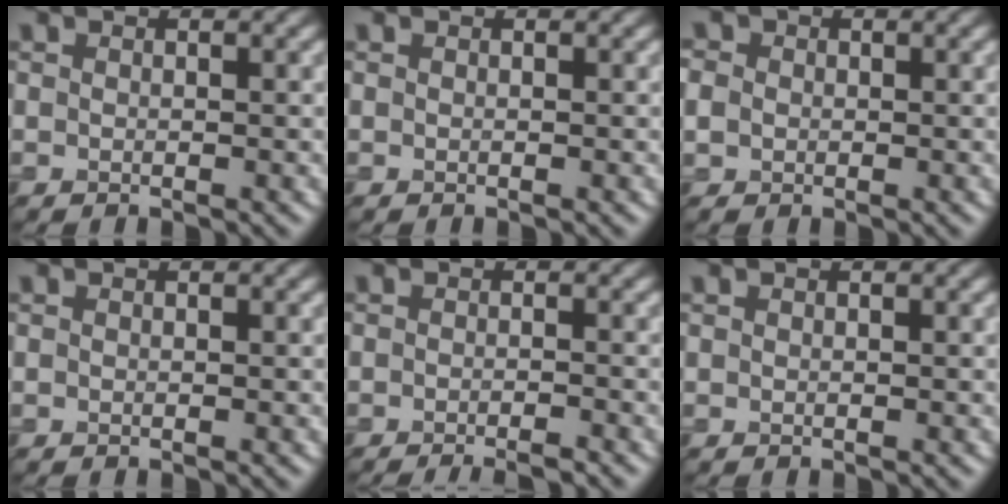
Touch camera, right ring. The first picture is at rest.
{"total": 0.0}
{"total": 2.0, "force": [0.2, 1.9, 0.7], "torque": [-0.014, 0.007, -0.002]}
{"total": 0.0}
{"total": 2.9, "force": [-2.1, 0.6, 1.9], "torque": [-0.018, 0.000, -0.035]}
{"total": 0.0}